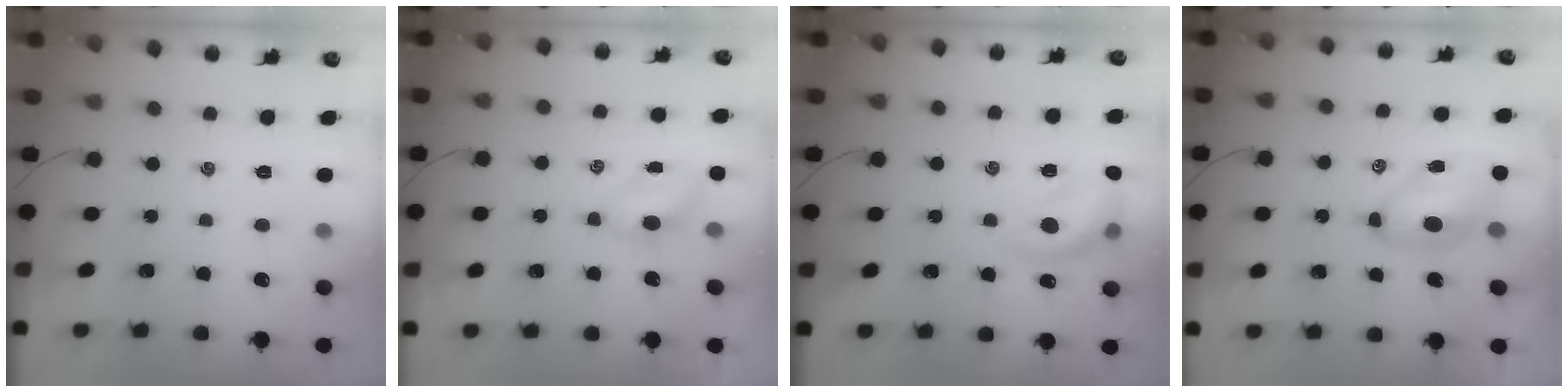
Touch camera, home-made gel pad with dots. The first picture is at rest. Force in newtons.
{"total": 4.3, "press": 4.2, "slide": 0.9}
{"total": 14.4, "press": 14.1, "slide": 3.0}
{"total": 7.3, "press": 7.1, "slide": 1.6}